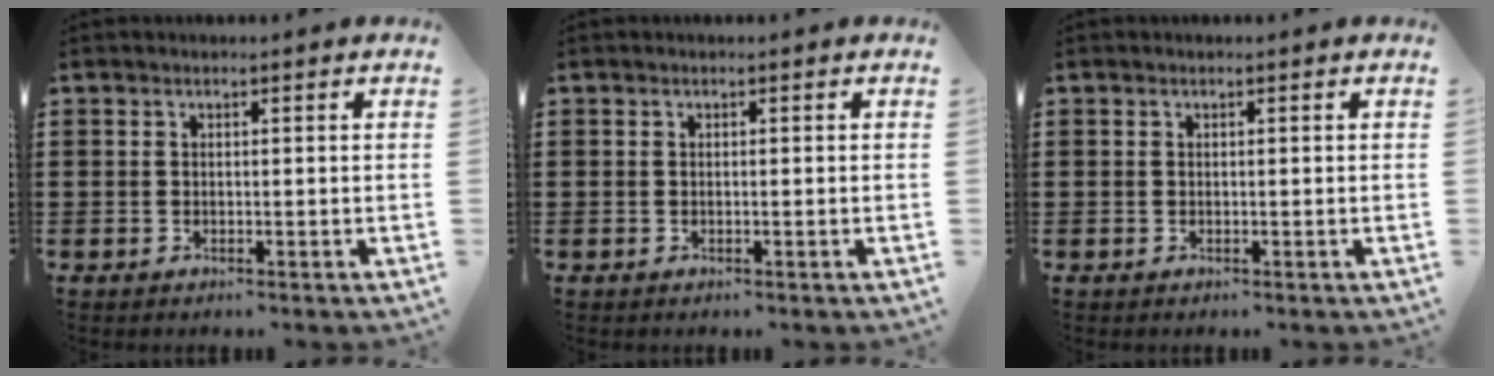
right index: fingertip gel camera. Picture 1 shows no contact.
{"total": 0.0}
{"total": 0.0}